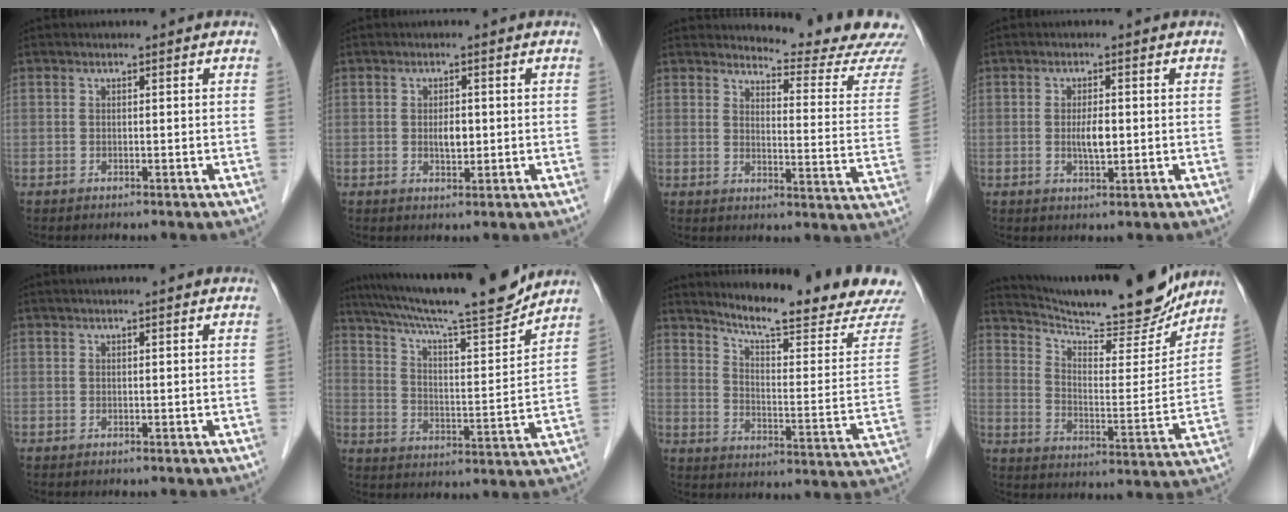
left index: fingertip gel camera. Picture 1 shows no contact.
{"total": 2.2, "force": [-0.1, 1.1, 1.9], "torque": [-0.035, -0.004, -0.001]}
{"total": 14.6, "force": [14.4, -0.8, 2.2], "torque": [-0.024, -0.121, 0.153]}
{"total": 3.0, "force": [-0.2, 0.8, 2.9], "torque": [-0.054, -0.005, -0.002]}
{"total": 2.6, "force": [2.2, -0.1, 1.4], "torque": [-0.015, 0.021, 0.028]}
{"total": 20.1, "force": [17.8, 0.7, 9.2], "torque": [-0.159, -0.011, 0.271]}
{"total": 19.0, "force": [17.5, -0.7, 7.5], "torque": [-0.117, -0.086, 0.232]}
{"total": 22.5, "force": [20.5, 2.8, 8.8], "torque": [-0.145, -0.036, 0.291]}